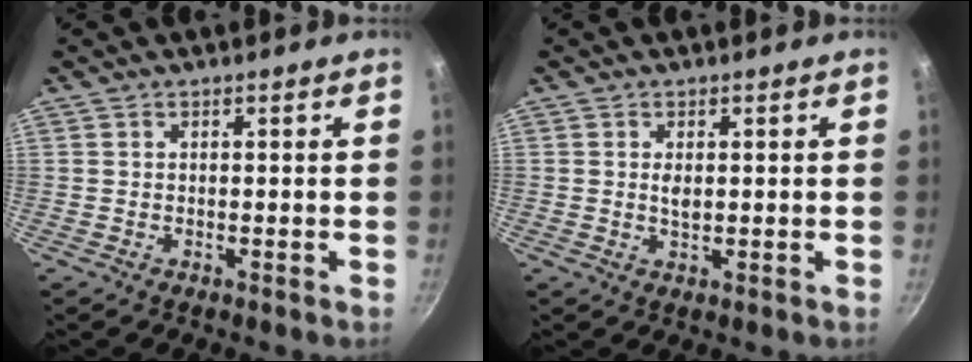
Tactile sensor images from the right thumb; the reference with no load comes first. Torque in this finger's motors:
{"motor_torque": [0.62, 0.71, 0.42, 0.37, -0.02]}